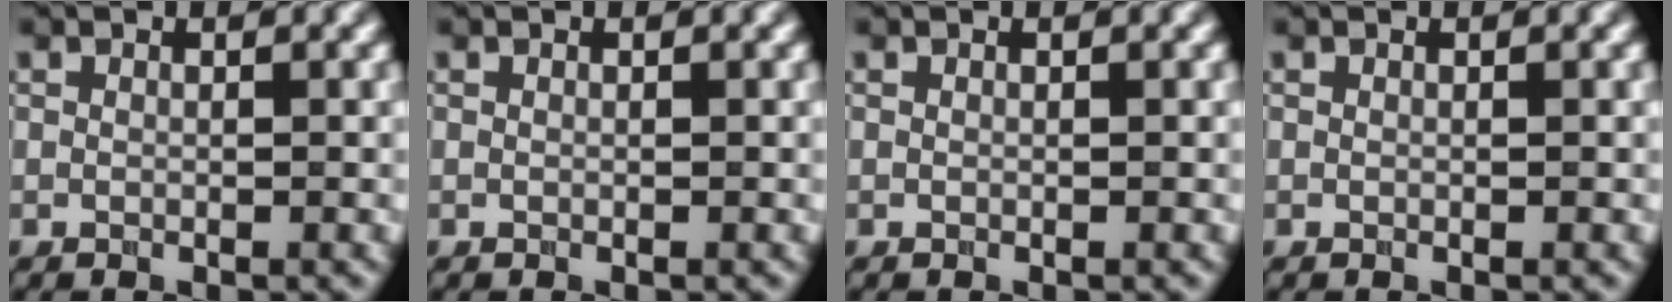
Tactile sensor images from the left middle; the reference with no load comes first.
{"total": 0.0}
{"total": 0.0}
{"total": 0.0}